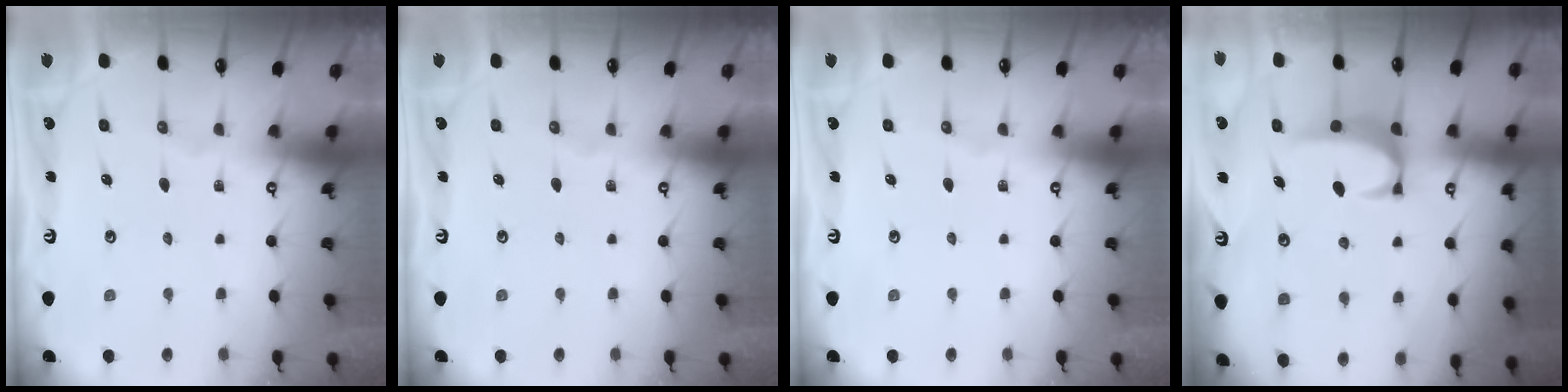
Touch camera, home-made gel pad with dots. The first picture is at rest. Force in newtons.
{"total": 0.0}
{"total": 0.0}
{"total": 2.8, "press": 2.8, "slide": 0.3}